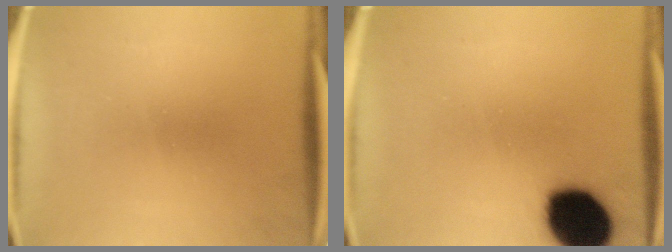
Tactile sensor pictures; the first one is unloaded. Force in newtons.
{"total": 18.0}